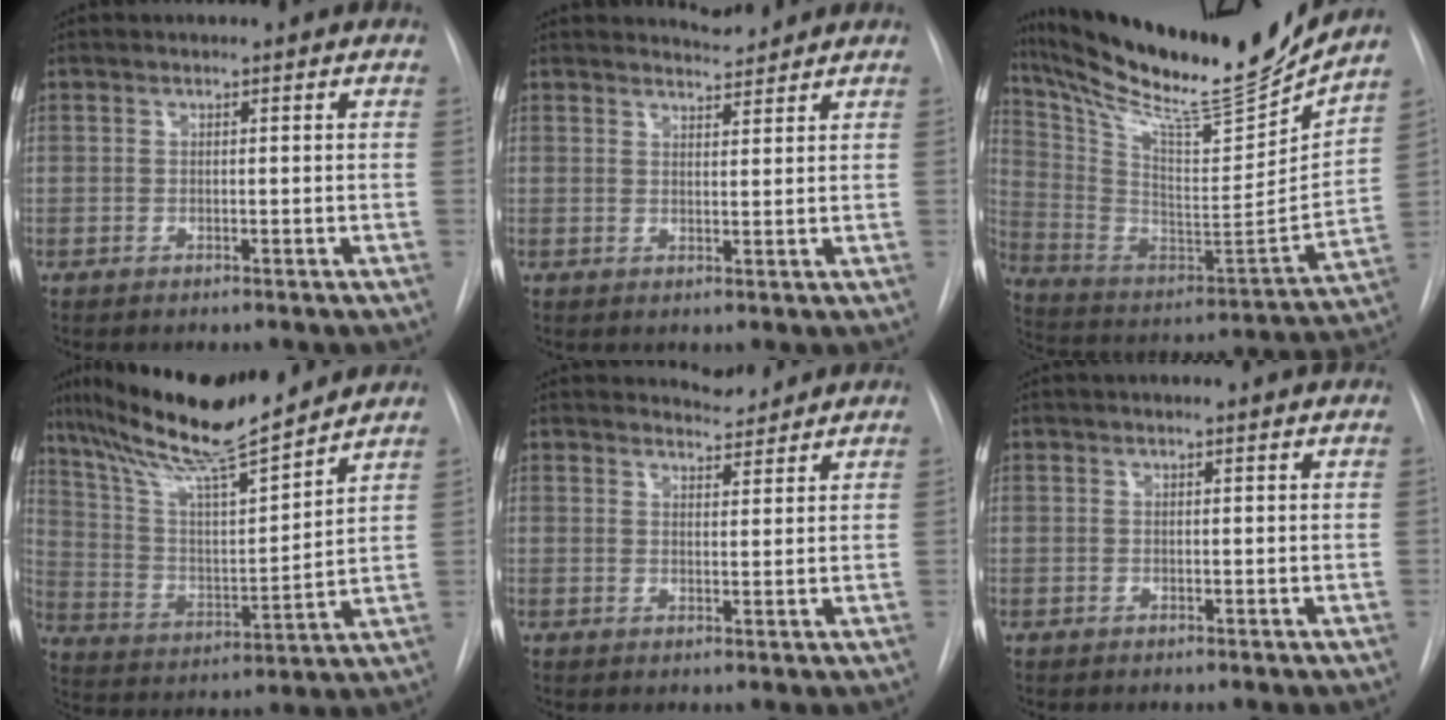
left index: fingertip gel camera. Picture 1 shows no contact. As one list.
[{"total": 2.6, "force": [2.6, -0.1, -0.3], "torque": [-0.003, -0.011, 0.042]}, {"total": 24.4, "force": [21.7, 0.7, 11.1], "torque": [-0.208, -0.067, 0.349]}, {"total": 19.0, "force": [16.1, 1.1, 10.0], "torque": [-0.177, 0.006, 0.278]}, {"total": 3.1, "force": [3.1, 0.3, -0.3], "torque": [-0.001, -0.012, 0.045]}, {"total": 2.7, "force": [2.6, 0.0, 0.9], "torque": [-0.013, 0.009, 0.023]}]